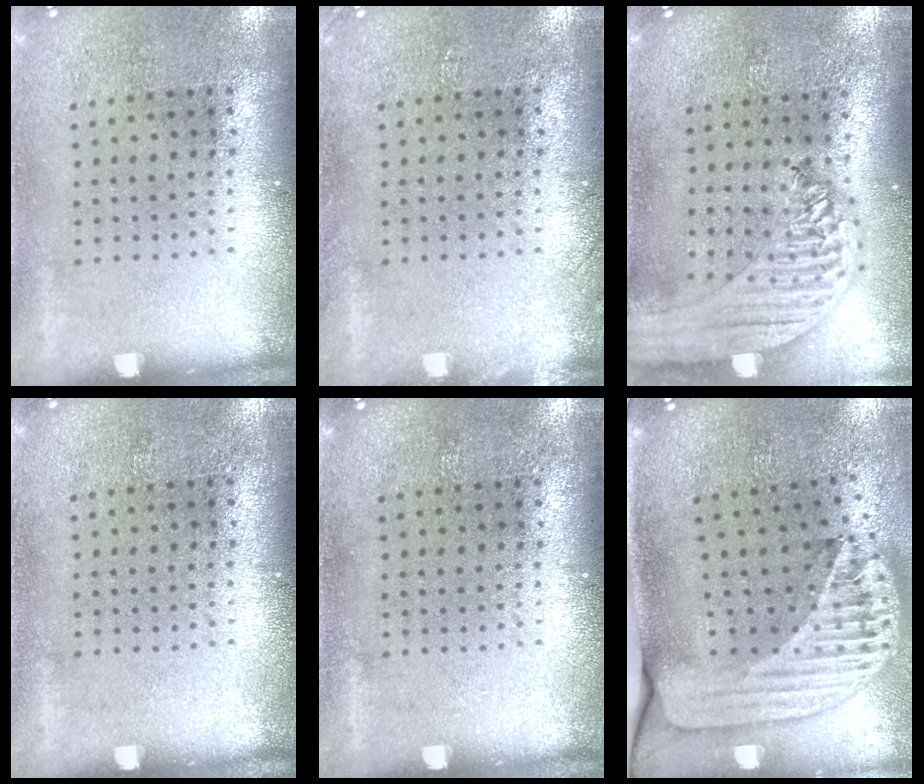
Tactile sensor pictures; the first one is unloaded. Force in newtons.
{"total": 0.7, "press": 0.7, "slide": 0.1}
{"total": 2.2, "press": 2.0, "slide": 1.0}
{"total": 0.0}
{"total": 0.0}
{"total": 2.6, "press": 1.8, "slide": 1.9}